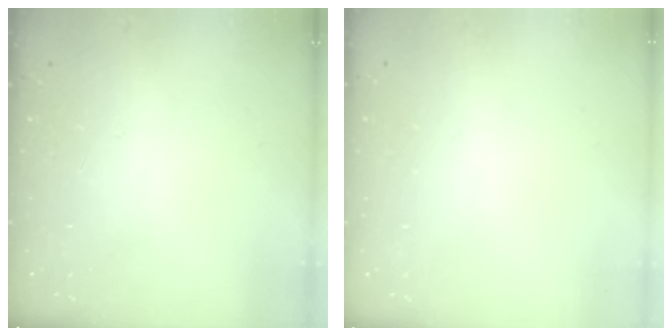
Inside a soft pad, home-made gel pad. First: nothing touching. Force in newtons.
{"total": 0.0}